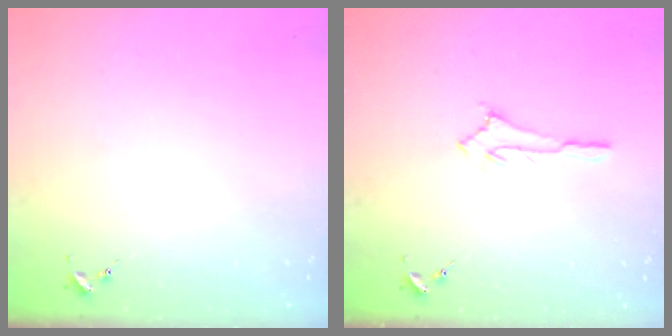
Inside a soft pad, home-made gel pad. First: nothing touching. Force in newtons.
{"total": 2.9, "press": 2.9, "slide": 0.2}